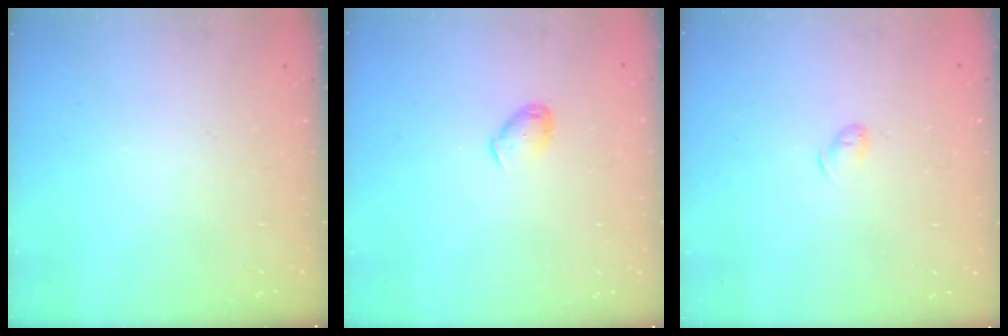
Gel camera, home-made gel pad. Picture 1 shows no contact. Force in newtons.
{"total": 4.6, "press": 4.5, "slide": 0.9}
{"total": 5.1, "press": 5.0, "slide": 0.8}